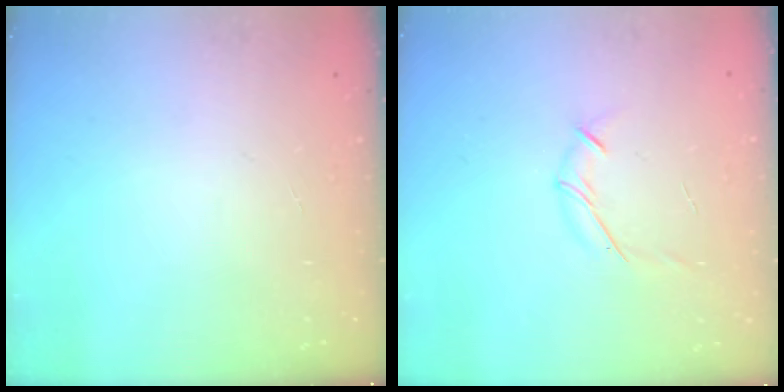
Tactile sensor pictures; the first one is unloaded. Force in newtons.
{"total": 5.9, "press": 5.8, "slide": 1.4}